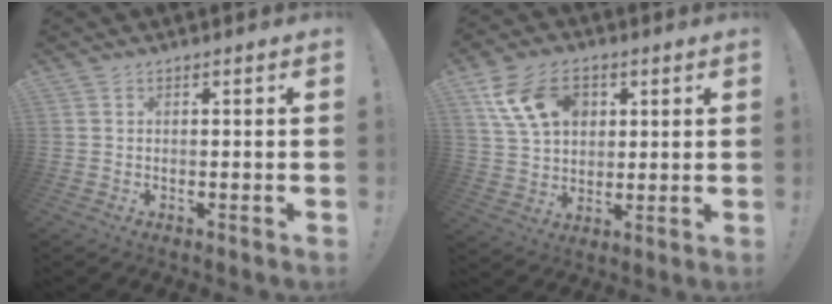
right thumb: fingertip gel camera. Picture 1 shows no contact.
{"total": 15.3, "force": [6.2, 11.0, 8.7], "torque": [-0.146, -0.014, 0.123]}